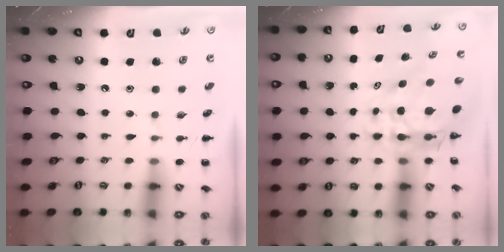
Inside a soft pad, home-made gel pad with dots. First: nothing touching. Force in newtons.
{"total": 7.9, "press": 7.4, "slide": 2.6}